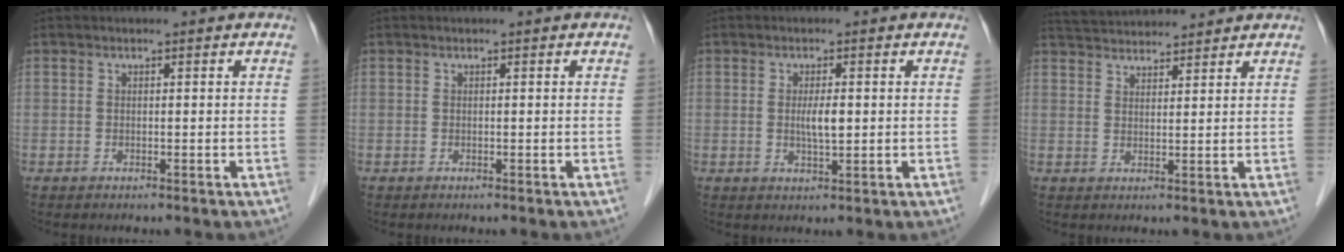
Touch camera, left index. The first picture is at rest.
{"total": 0.0}
{"total": 2.6, "force": [0.0, 0.5, 2.6], "torque": [-0.049, -0.006, 0.001]}
{"total": 8.4, "force": [8.1, 1.1, 2.0], "torque": [-0.040, 0.030, 0.127]}